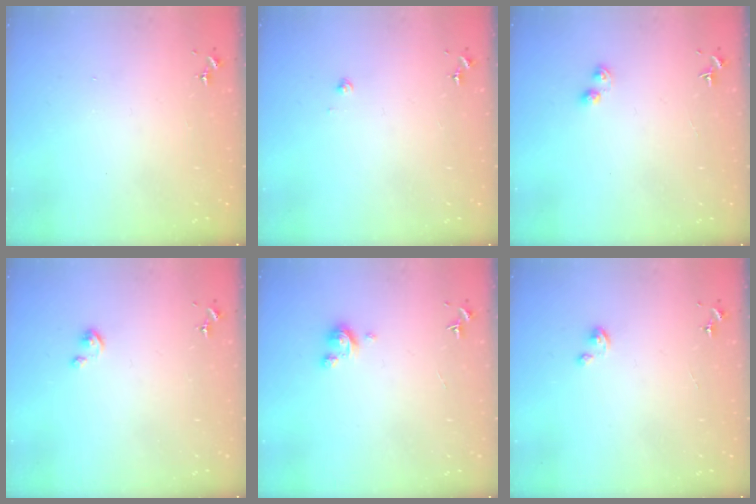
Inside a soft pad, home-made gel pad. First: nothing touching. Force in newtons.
{"total": 1.9, "press": 1.9, "slide": 0.1}
{"total": 2.9, "press": 2.9, "slide": 0.4}
{"total": 2.7, "press": 2.7, "slide": 0.3}
{"total": 3.1, "press": 3.1, "slide": 0.3}
{"total": 1.4, "press": 1.4, "slide": 0.1}